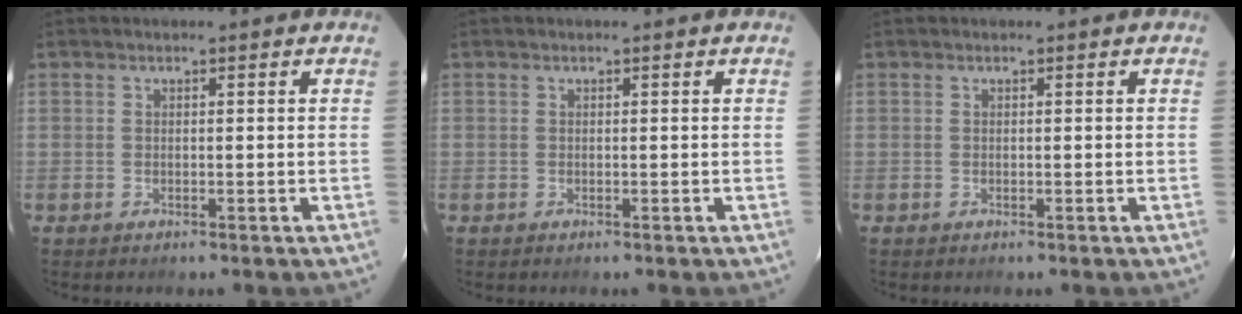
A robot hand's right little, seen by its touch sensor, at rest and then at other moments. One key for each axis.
{"total": 0.0}
{"total": 0.0}